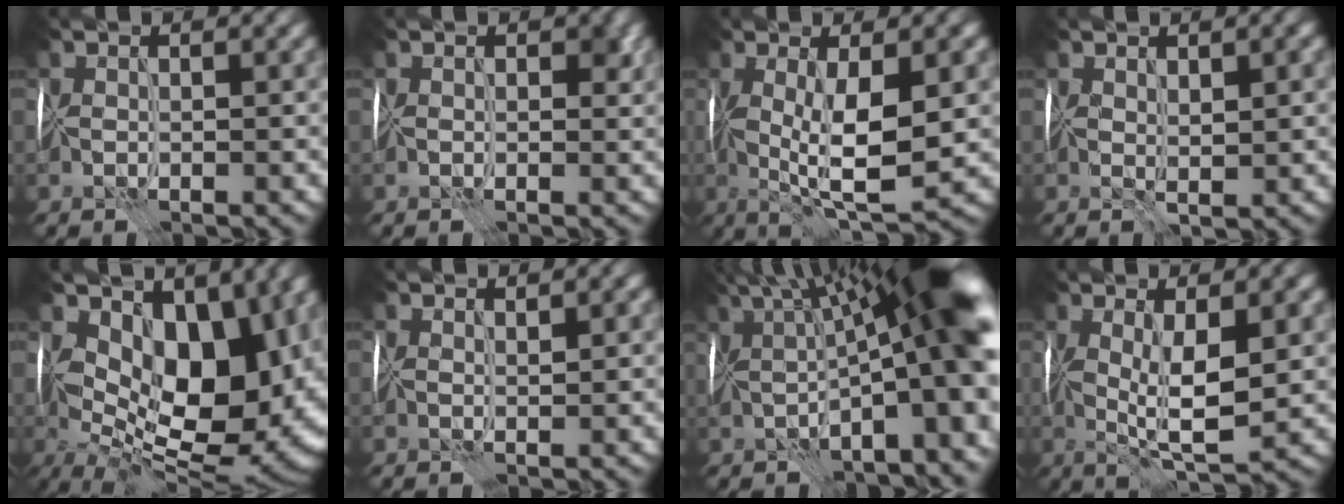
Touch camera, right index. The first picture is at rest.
{"total": 1.7, "force": [0.5, 1.3, 1.0], "torque": [-0.007, -0.002, 0.006]}
{"total": 7.6, "force": [-0.1, 2.4, 7.3], "torque": [-0.131, -0.005, 0.002]}
{"total": 1.6, "force": [0.6, 0.9, 1.2], "torque": [-0.021, -0.001, 0.016]}
{"total": 14.3, "force": [2.6, 8.2, 11.4], "torque": [-0.156, -0.009, 0.045]}
{"total": 0.8, "force": [0.7, 0.3, 0.3], "torque": [-0.002, 0.002, 0.015]}
{"total": 16.6, "force": [1.2, 5.3, 15.7], "torque": [-0.204, 0.030, 0.029]}
{"total": 5.7, "force": [0.4, 1.8, 5.4], "torque": [-0.104, -0.004, 0.012]}